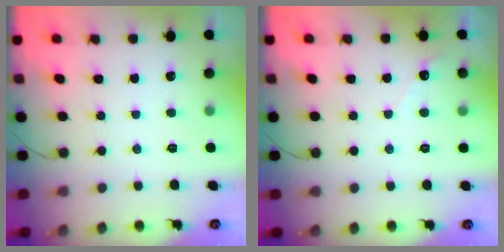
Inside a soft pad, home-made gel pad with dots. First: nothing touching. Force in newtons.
{"total": 2.8, "press": 2.8, "slide": 0.1}